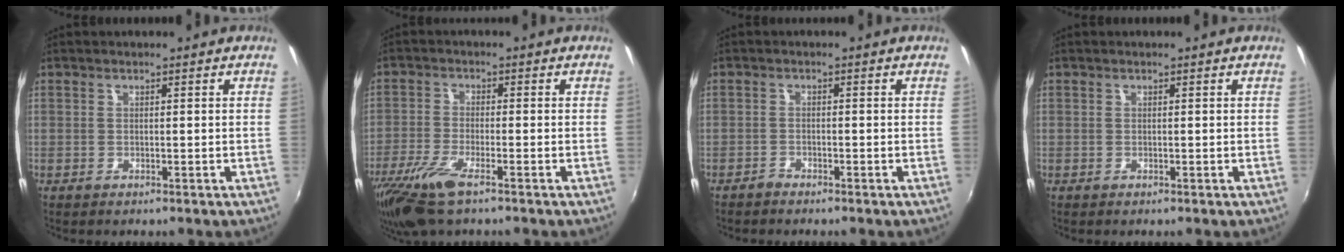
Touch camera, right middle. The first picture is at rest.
{"total": 9.4, "force": [-6.2, 2.1, 6.7], "torque": [-0.157, -0.031, -0.124]}
{"total": 1.3, "force": [-1.3, 0.3, 0.1], "torque": [-0.007, -0.002, -0.027]}
{"total": 0.0}